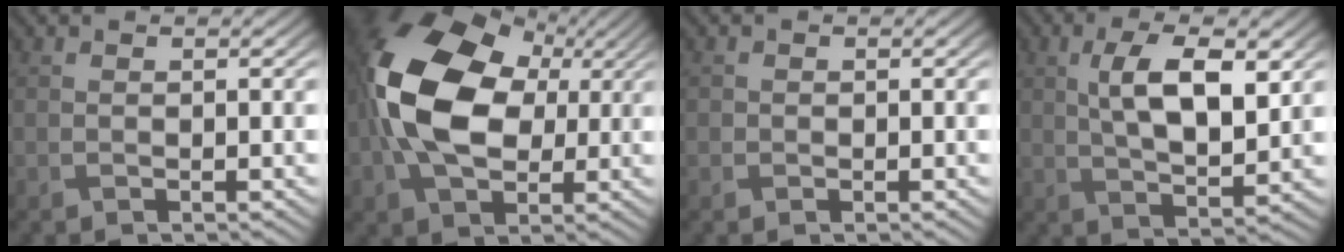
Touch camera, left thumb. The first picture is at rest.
{"total": 16.4, "force": [1.7, 11.3, 11.9], "torque": [-0.257, 0.008, 0.027]}
{"total": 0.8, "force": [-0.1, 0.8, 0.0], "torque": [0.004, -0.003, -0.005]}
{"total": 9.0, "force": [2.2, 3.8, 7.8], "torque": [-0.146, 0.004, 0.040]}